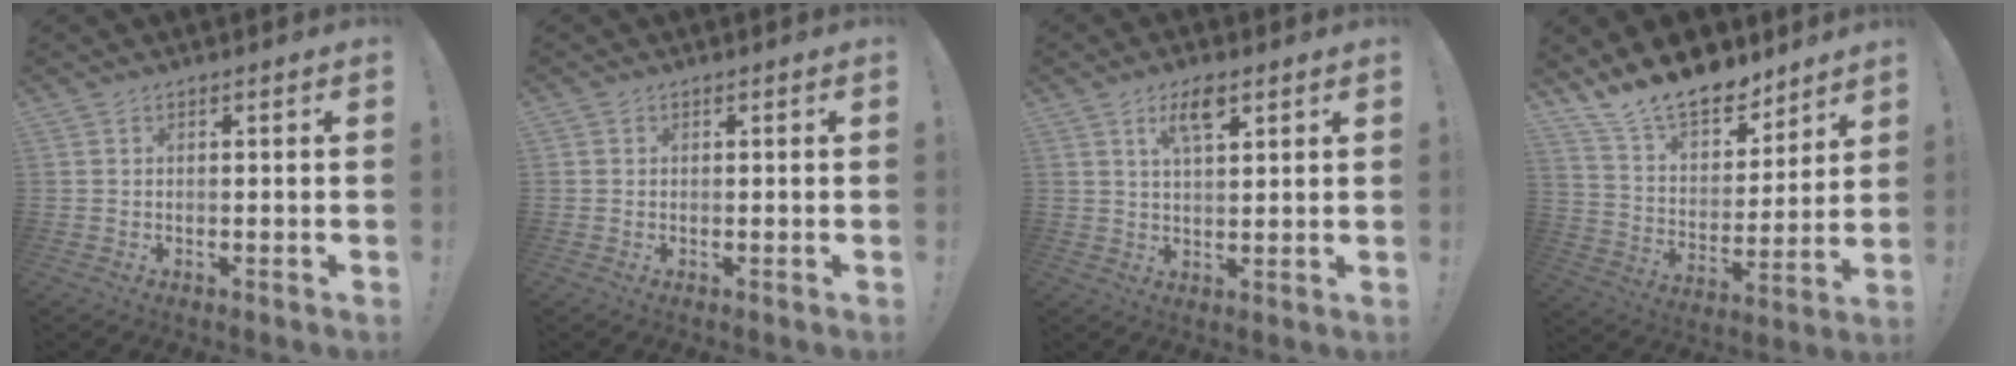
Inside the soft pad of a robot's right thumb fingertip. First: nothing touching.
{"total": 0.7, "force": [0.4, 0.5, -0.1], "torque": [0.001, 0.001, 0.007]}
{"total": 6.8, "force": [3.7, 2.3, 5.1], "torque": [-0.084, -0.010, 0.060]}
{"total": 15.9, "force": [13.2, 7.0, 5.5], "torque": [-0.098, -0.100, 0.243]}